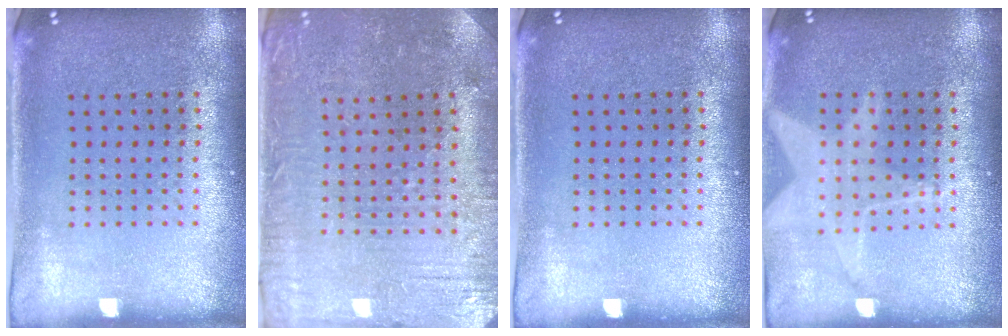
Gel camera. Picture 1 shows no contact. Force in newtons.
{"total": 1.0, "press": 0.9, "slide": 0.4}
{"total": 0.0}
{"total": 1.3, "press": 1.3, "slide": 0.3}